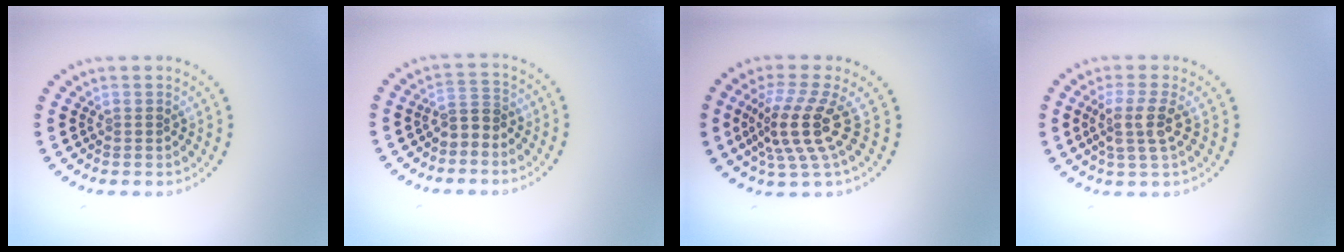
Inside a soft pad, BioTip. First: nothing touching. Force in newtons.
{"total": 1.9, "press": 1.6, "slide": 1.1}
{"total": 4.6, "press": 3.5, "slide": 3.1}
{"total": 3.0, "press": 2.4, "slide": 1.8}